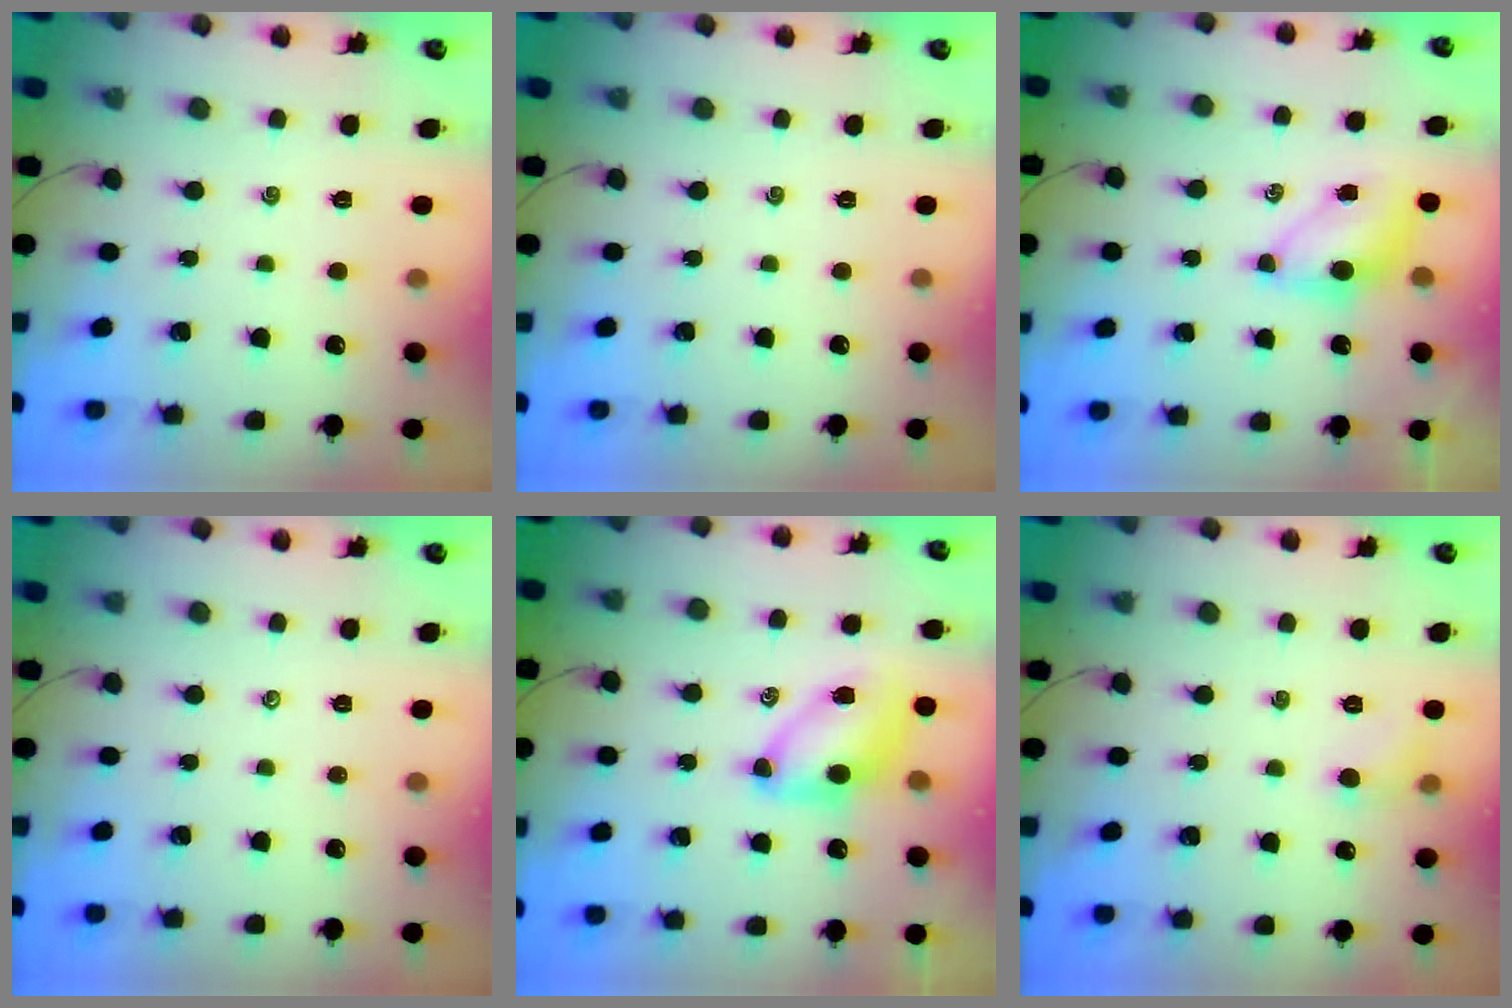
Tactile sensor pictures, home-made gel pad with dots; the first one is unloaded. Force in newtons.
{"total": 0.0}
{"total": 5.7, "press": 5.6, "slide": 1.0}
{"total": 0.0}
{"total": 7.6, "press": 7.6, "slide": 0.8}
{"total": 5.1, "press": 4.9, "slide": 1.3}